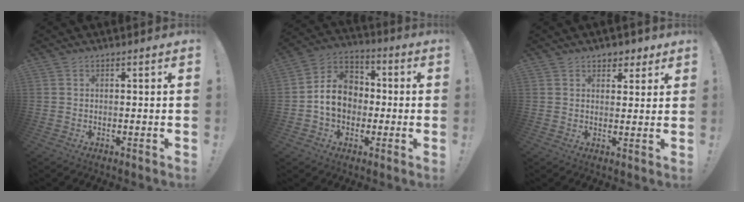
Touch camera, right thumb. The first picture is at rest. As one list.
[{"total": 12.6, "force": [-1.3, 10.6, 6.6], "torque": [-0.094, 0.018, -0.017]}, {"total": 4.3, "force": [2.9, 3.0, 1.0], "torque": [0.002, -0.015, 0.049]}]